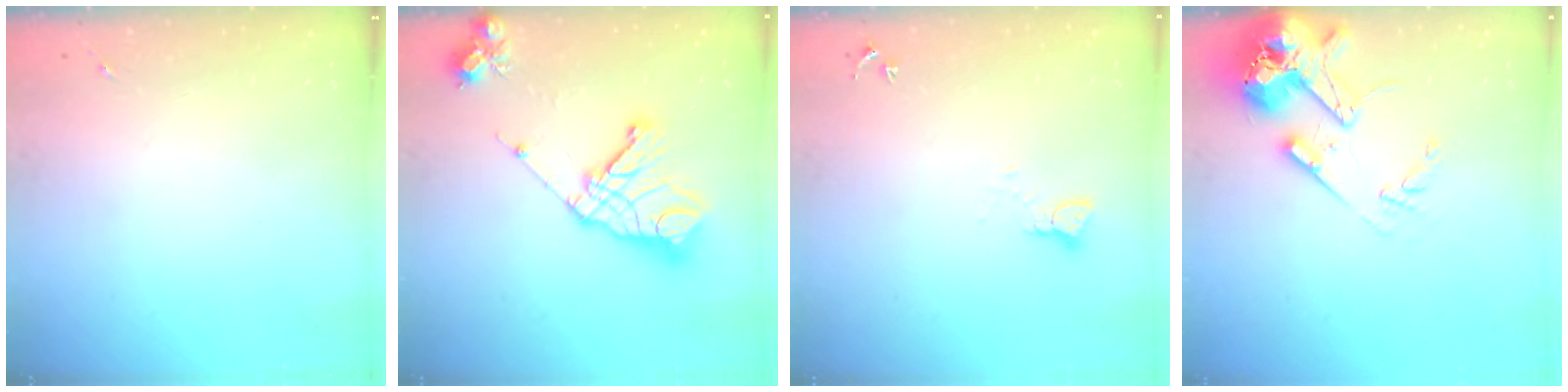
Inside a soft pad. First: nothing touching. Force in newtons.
{"total": 19.8, "press": 19.6, "slide": 2.6}
{"total": 2.1, "press": 2.1, "slide": 0.2}
{"total": 18.0, "press": 17.8, "slide": 2.8}